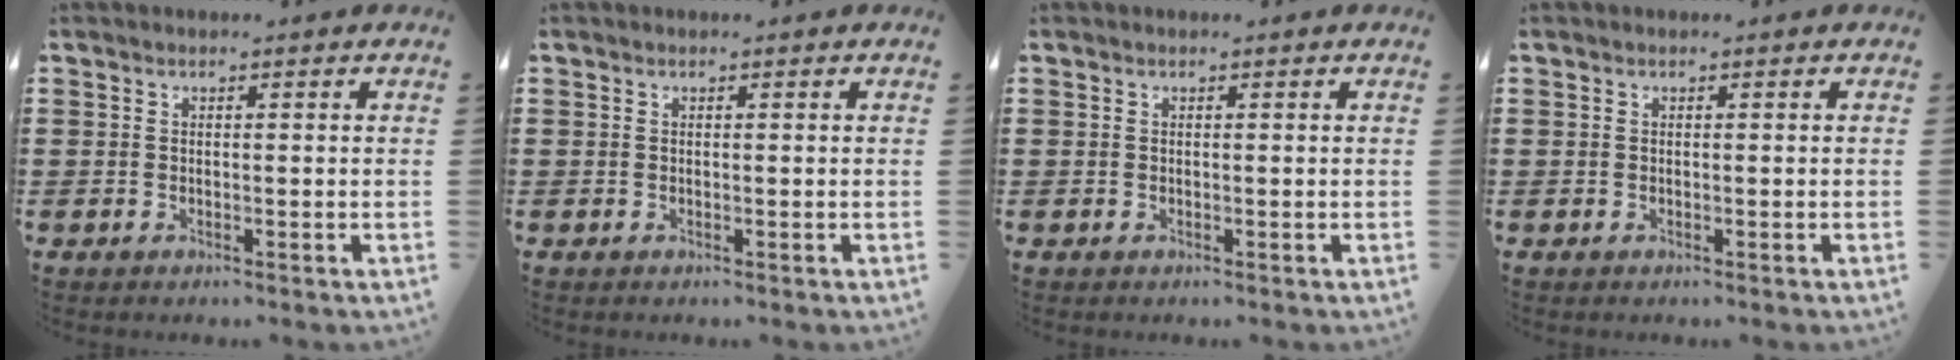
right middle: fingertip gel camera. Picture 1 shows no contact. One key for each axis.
{"total": 0.0}
{"total": 0.0}
{"total": 0.0}